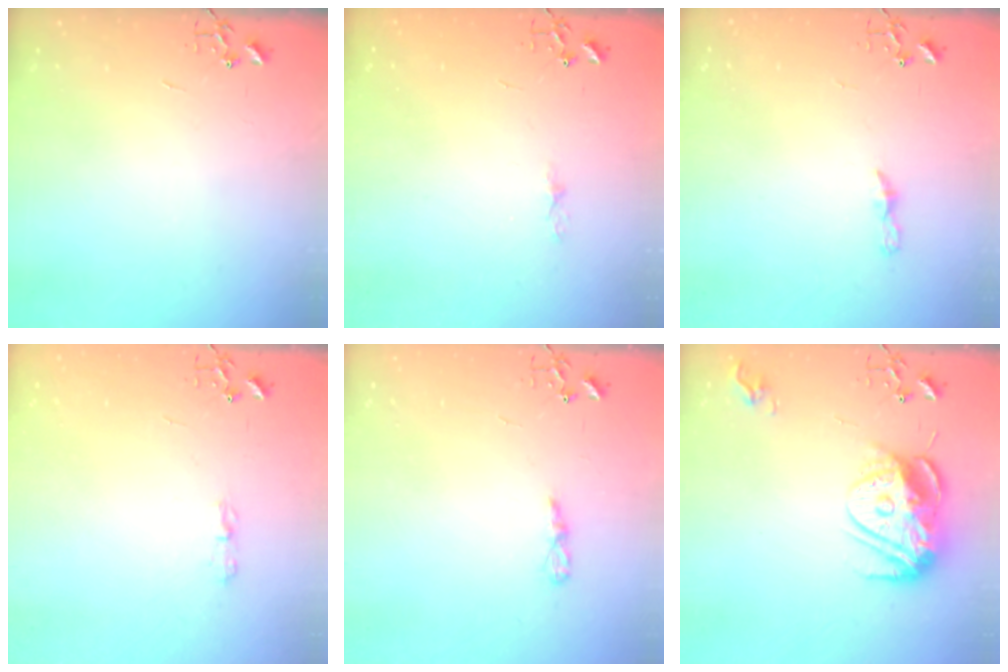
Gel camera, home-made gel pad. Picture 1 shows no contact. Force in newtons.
{"total": 3.6, "press": 3.5, "slide": 0.5}
{"total": 3.7, "press": 3.7, "slide": 0.4}
{"total": 3.1, "press": 3.1, "slide": 0.6}
{"total": 3.5, "press": 3.5, "slide": 0.4}
{"total": 14.8, "press": 14.7, "slide": 1.4}